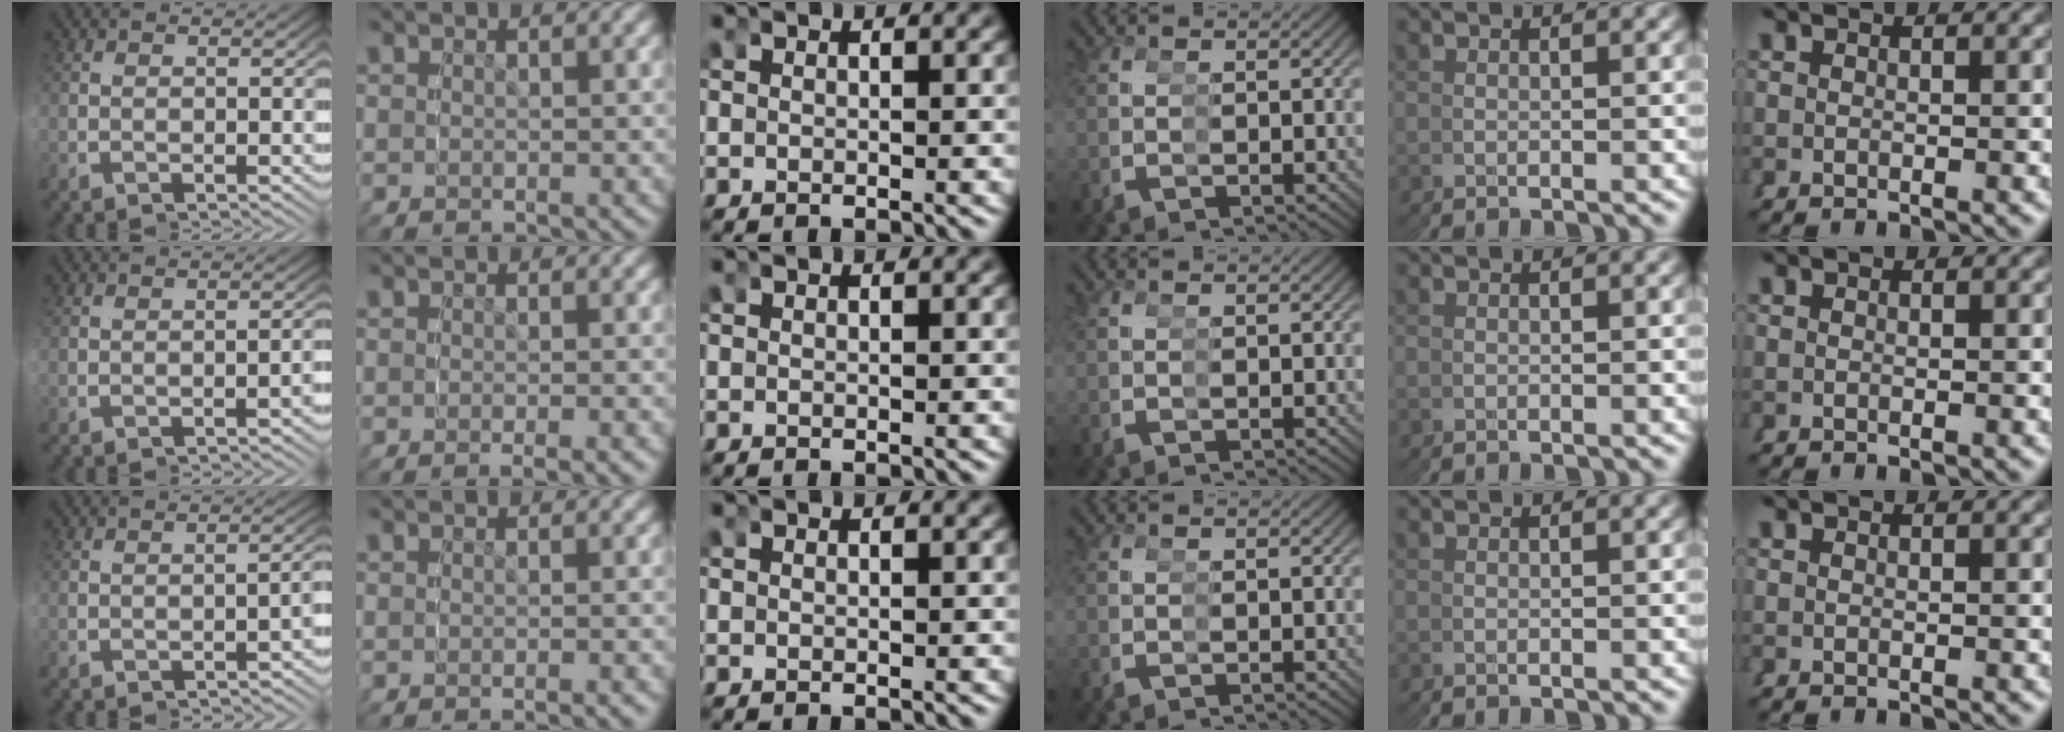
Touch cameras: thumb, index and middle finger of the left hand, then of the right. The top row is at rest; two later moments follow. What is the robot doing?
{"motion": "grasp_and_lifting", "object": "cup"}